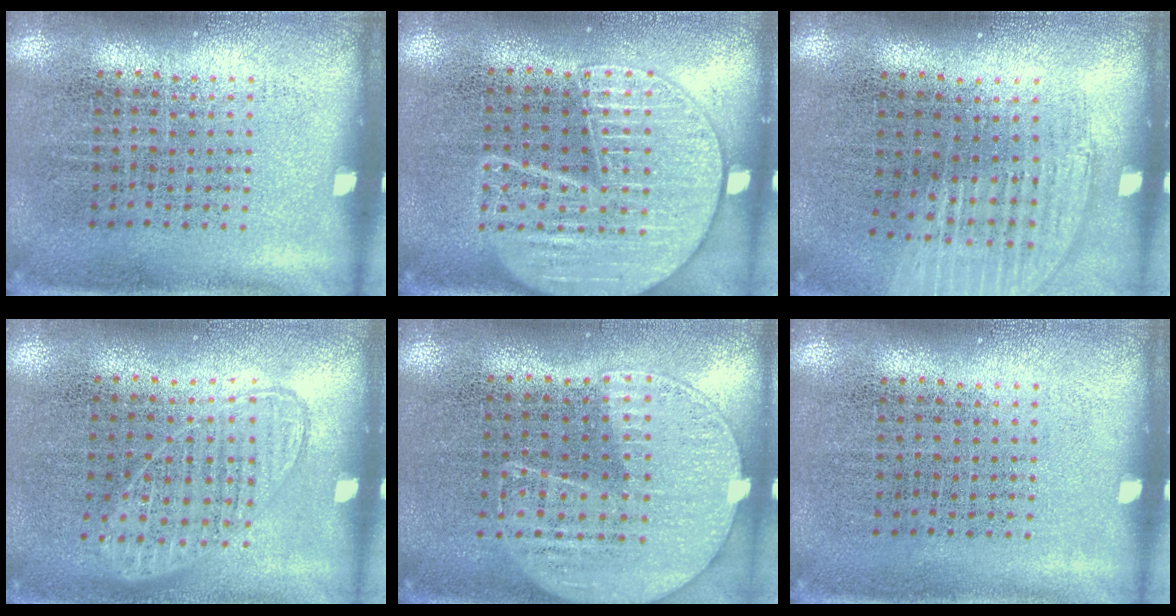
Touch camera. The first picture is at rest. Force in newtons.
{"total": 2.3, "press": 2.3, "slide": 0.3}
{"total": 1.2, "press": 1.2, "slide": 0.3}
{"total": 0.9, "press": 0.9, "slide": 0.3}
{"total": 1.1, "press": 1.0, "slide": 0.6}
{"total": 0.0}